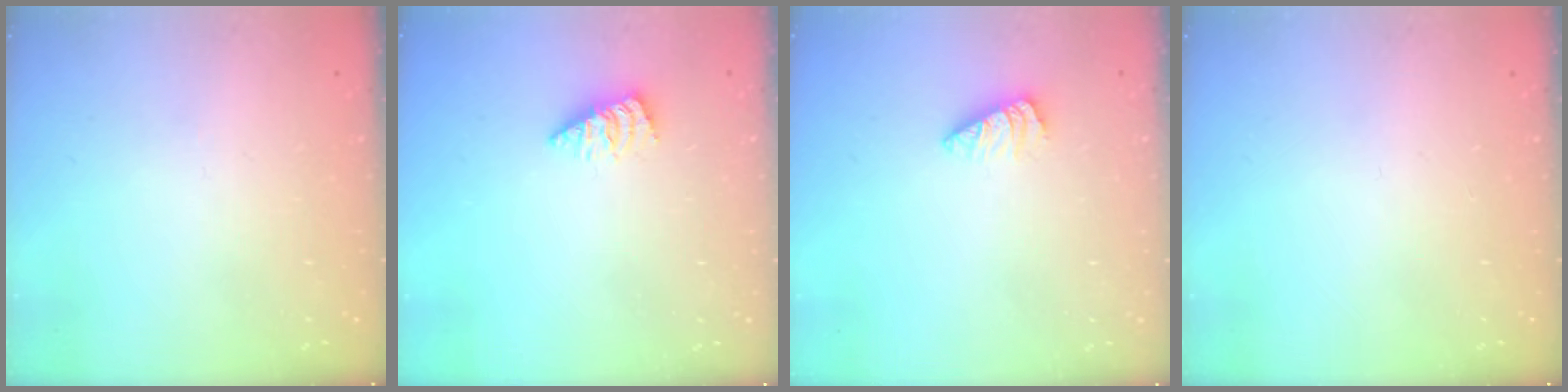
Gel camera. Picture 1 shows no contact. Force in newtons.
{"total": 1.4, "press": 1.3, "slide": 0.2}
{"total": 1.3, "press": 1.3, "slide": 0.2}
{"total": 0.0}